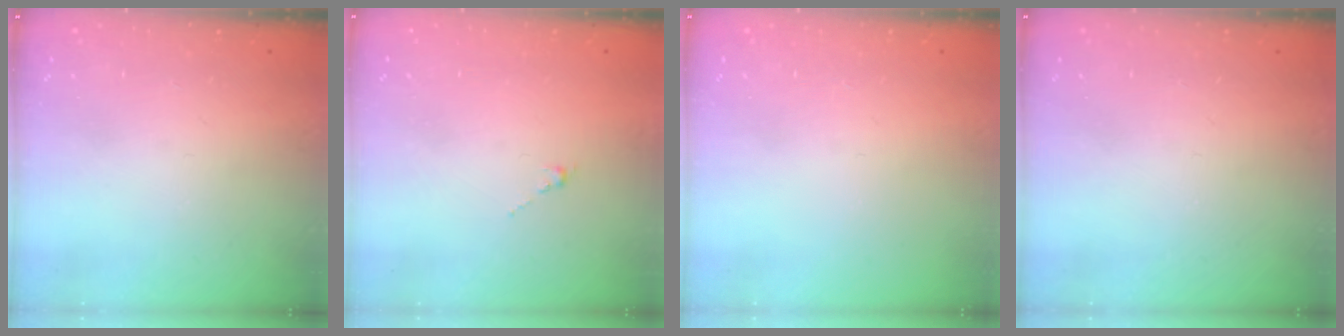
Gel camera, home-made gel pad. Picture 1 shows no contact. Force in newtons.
{"total": 0.0}
{"total": 0.0}
{"total": 0.0}